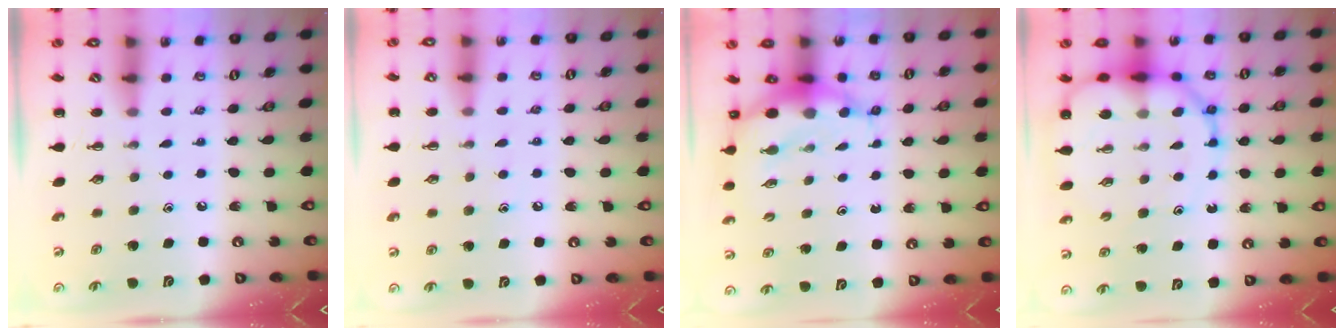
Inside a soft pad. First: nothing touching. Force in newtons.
{"total": 5.1, "press": 4.8, "slide": 1.5}
{"total": 6.8, "press": 6.6, "slide": 1.8}
{"total": 13.3, "press": 12.8, "slide": 3.7}